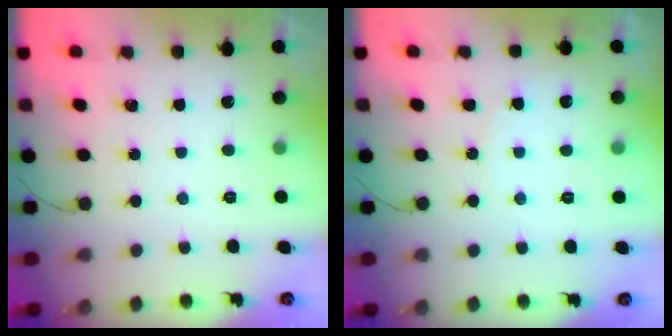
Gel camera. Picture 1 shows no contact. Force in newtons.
{"total": 5.3, "press": 5.2, "slide": 0.5}